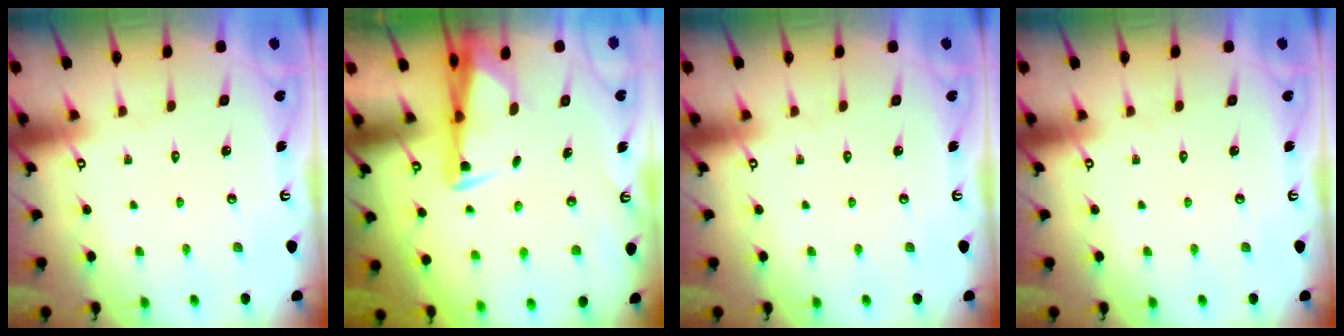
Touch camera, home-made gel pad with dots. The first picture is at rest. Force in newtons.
{"total": 2.9, "press": 2.8, "slide": 0.9}
{"total": 0.0}
{"total": 0.0}